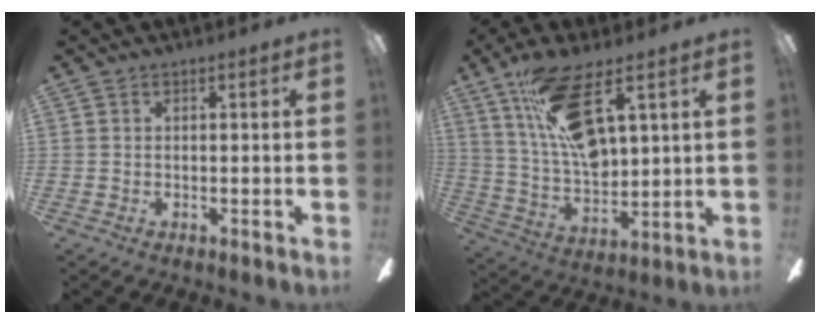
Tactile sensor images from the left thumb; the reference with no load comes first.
{"total": 16.8, "force": [9.1, 6.5, 12.5], "torque": [-0.244, -0.025, 0.162]}